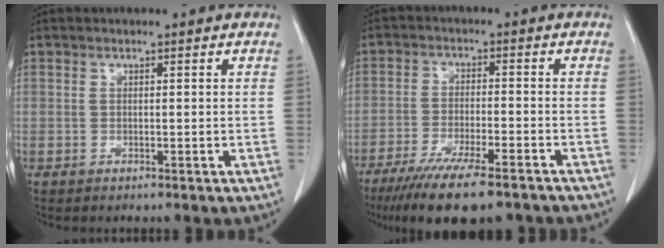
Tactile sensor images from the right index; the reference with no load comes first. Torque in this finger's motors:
{"motor_torque": [1.26, -0.88, 0.31, 0.11]}